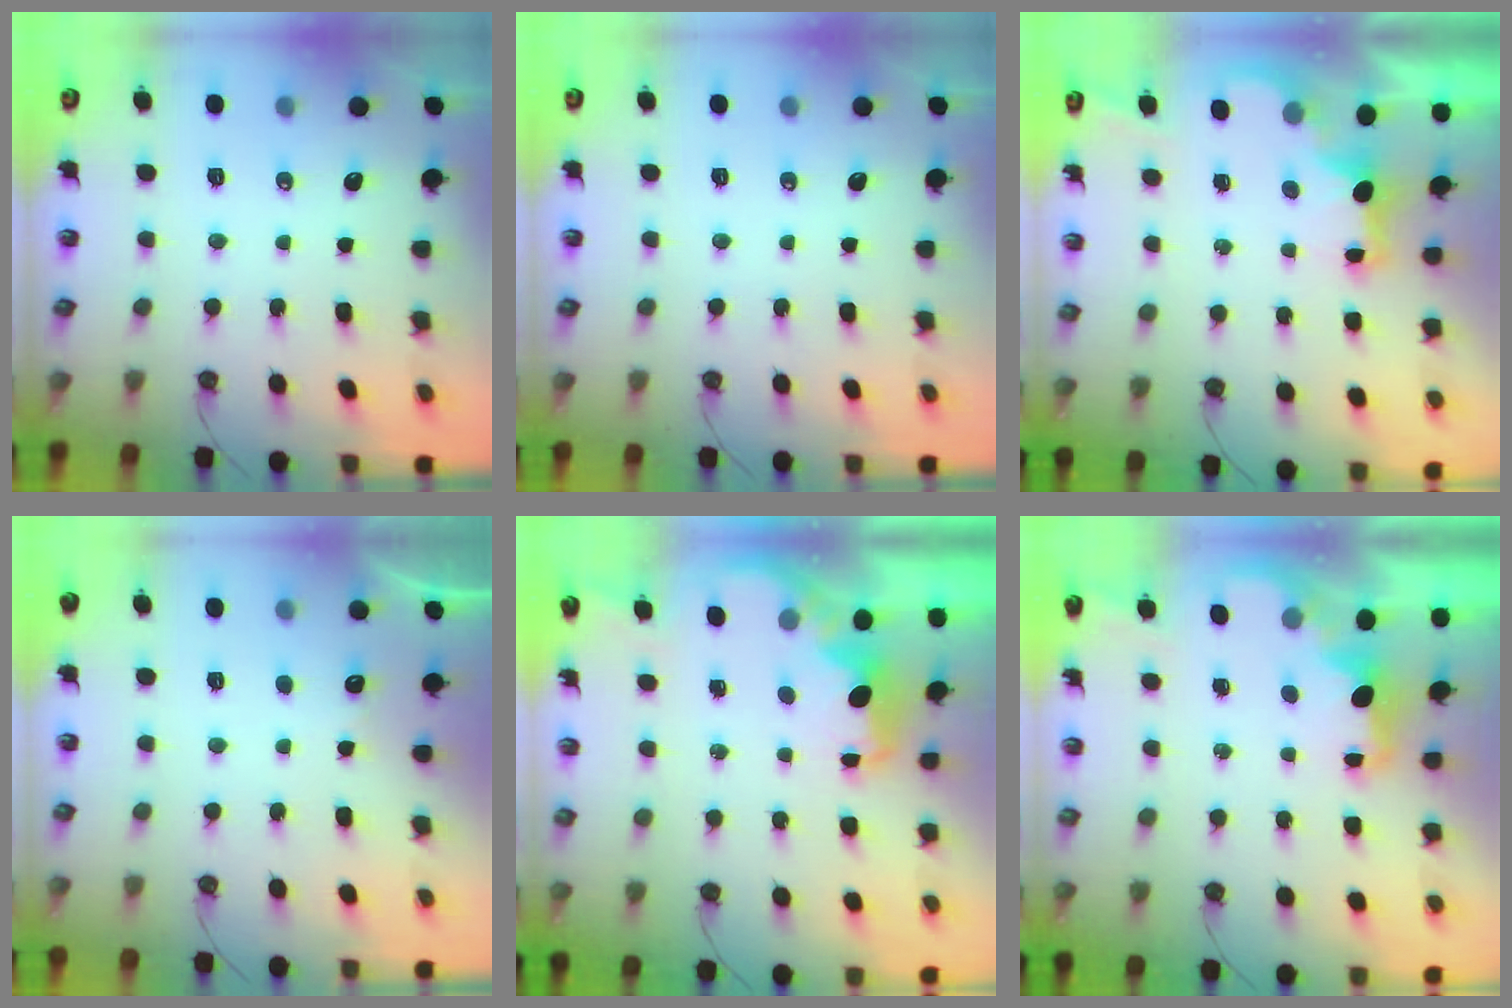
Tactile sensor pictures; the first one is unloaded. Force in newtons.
{"total": 0.0}
{"total": 2.3, "press": 2.2, "slide": 0.7}
{"total": 3.7, "press": 3.5, "slide": 1.1}
{"total": 2.4, "press": 2.2, "slide": 0.8}
{"total": 2.0, "press": 1.9, "slide": 0.8}